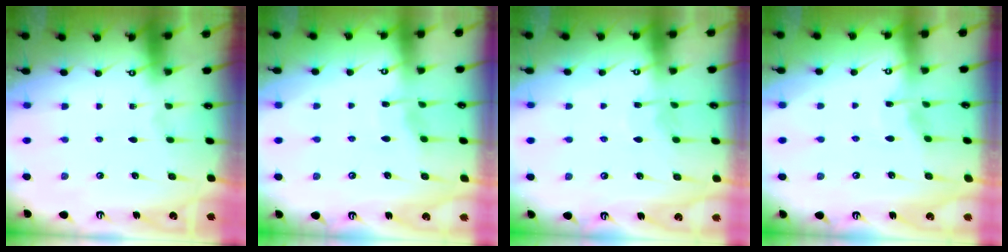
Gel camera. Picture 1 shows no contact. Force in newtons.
{"total": 4.1, "press": 4.1, "slide": 0.5}
{"total": 6.5, "press": 6.5, "slide": 0.6}
{"total": 3.0, "press": 2.9, "slide": 0.4}